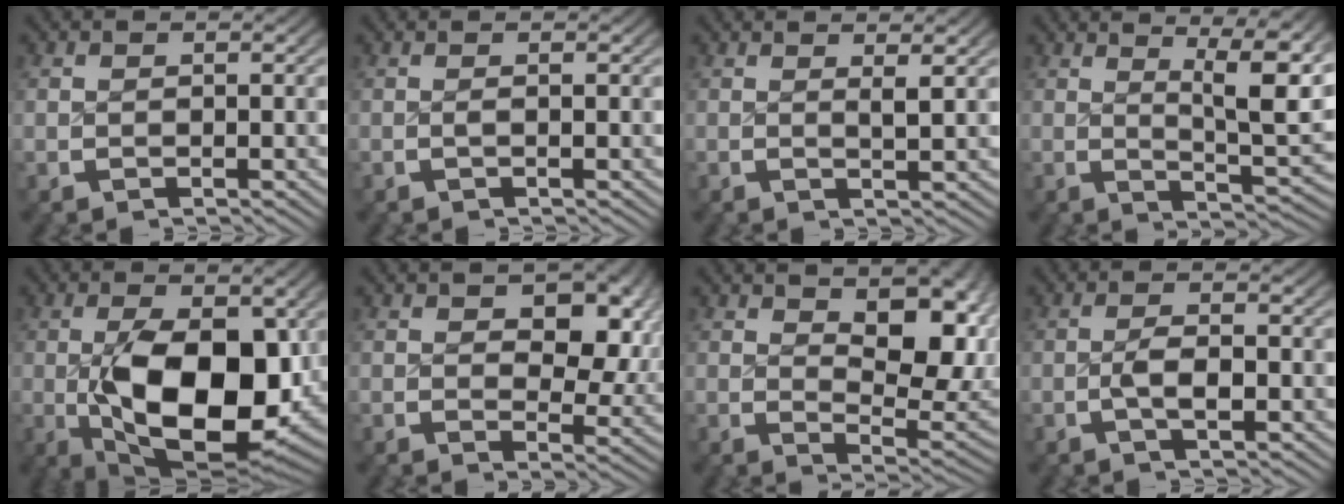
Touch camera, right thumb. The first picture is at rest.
{"total": 0.8, "force": [-0.1, -0.8, -0.1], "torque": [0.000, -0.001, -0.002]}
{"total": 1.5, "force": [1.0, -1.1, 0.3], "torque": [-0.004, -0.003, 0.017]}
{"total": 6.6, "force": [2.4, 1.7, 5.9], "torque": [-0.068, -0.008, 0.037]}
{"total": 15.7, "force": [-2.3, 8.5, 13.0], "torque": [-0.247, -0.060, -0.012]}
{"total": 6.2, "force": [1.4, 3.7, 4.7], "torque": [-0.065, -0.026, 0.027]}
{"total": 7.2, "force": [1.5, 3.7, 6.0], "torque": [-0.096, -0.041, 0.040]}
{"total": 1.7, "force": [-0.6, 0.2, 1.6], "torque": [-0.032, 0.000, -0.015]}